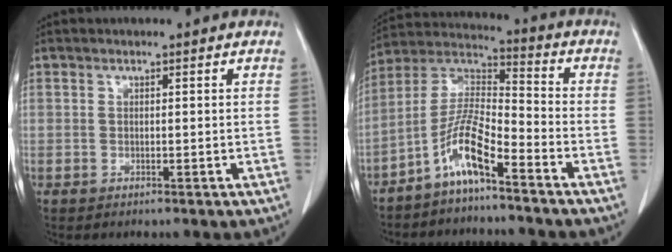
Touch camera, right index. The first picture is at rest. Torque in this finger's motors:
{"motor_torque": [1.20, -0.94, 0.30, 0.10]}